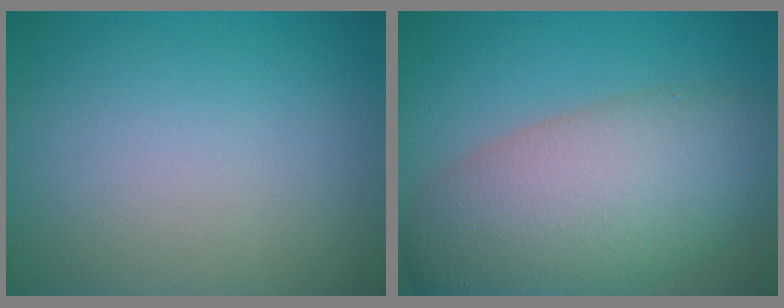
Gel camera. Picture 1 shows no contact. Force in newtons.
{"total": 10.9, "press": 10.9, "slide": 0.5}